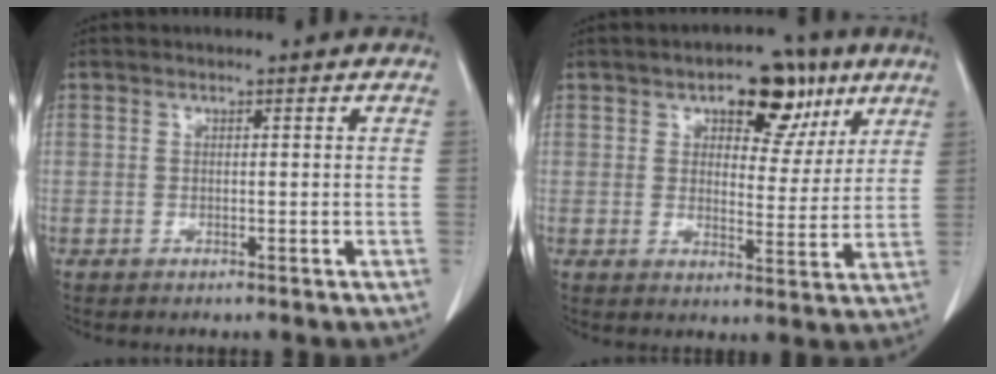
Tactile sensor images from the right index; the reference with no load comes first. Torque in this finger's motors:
{"motor_torque": [0.26, 0.24, 0.16, 0.06]}